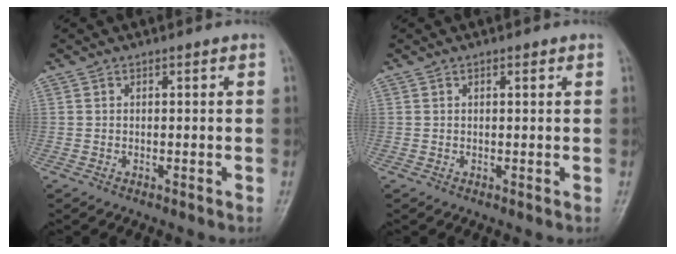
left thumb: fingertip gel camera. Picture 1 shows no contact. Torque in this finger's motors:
{"motor_torque": [-0.09, -0.04, -0.03, 0.00, -0.03]}